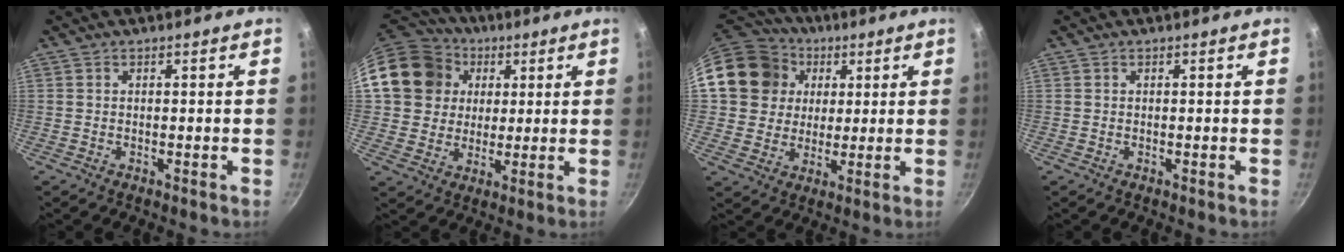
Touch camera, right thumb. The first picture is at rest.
{"total": 17.1, "force": [4.7, 15.0, 6.8], "torque": [-0.115, 0.025, 0.085]}
{"total": 16.9, "force": [4.8, 14.9, 6.2], "torque": [-0.106, 0.023, 0.086]}
{"total": 0.0}